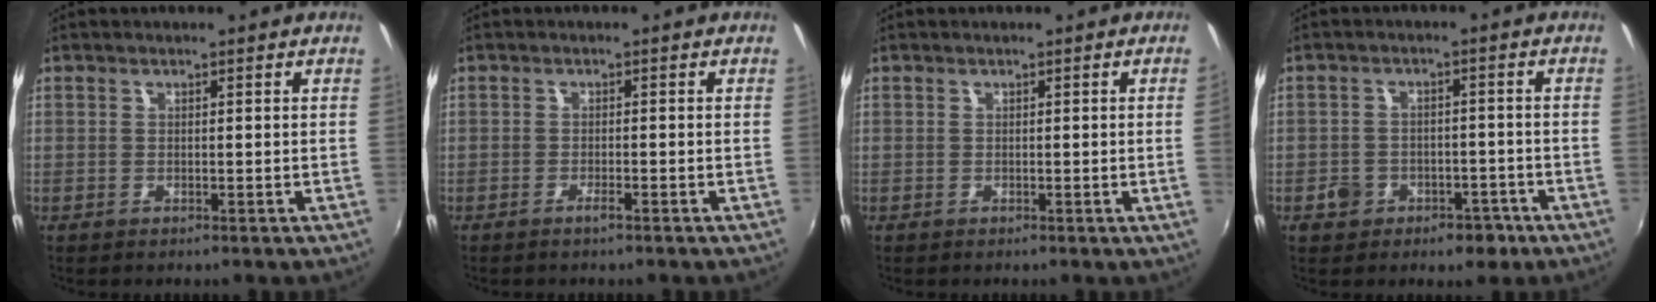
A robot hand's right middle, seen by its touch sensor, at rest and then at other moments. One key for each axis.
{"total": 1.2, "fx": -1.0, "fy": 0.1, "fz": 0.7, "tx": -0.017, "ty": 0.000, "tz": -0.020}
{"total": 1.5, "fx": 0.1, "fy": -0.9, "fz": 1.2, "tx": -0.008, "ty": -0.013, "tz": 0.002}
{"total": 5.9, "fx": -3.4, "fy": 4.4, "fz": 2.1, "tx": -0.049, "ty": 0.018, "tz": -0.038}